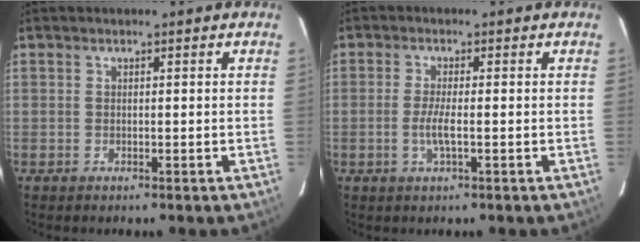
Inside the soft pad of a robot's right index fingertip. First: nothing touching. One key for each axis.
{"total": 3.4, "fx": -0.9, "fy": 0.2, "fz": 3.2, "tx": -0.066, "ty": -0.004, "tz": -0.019}